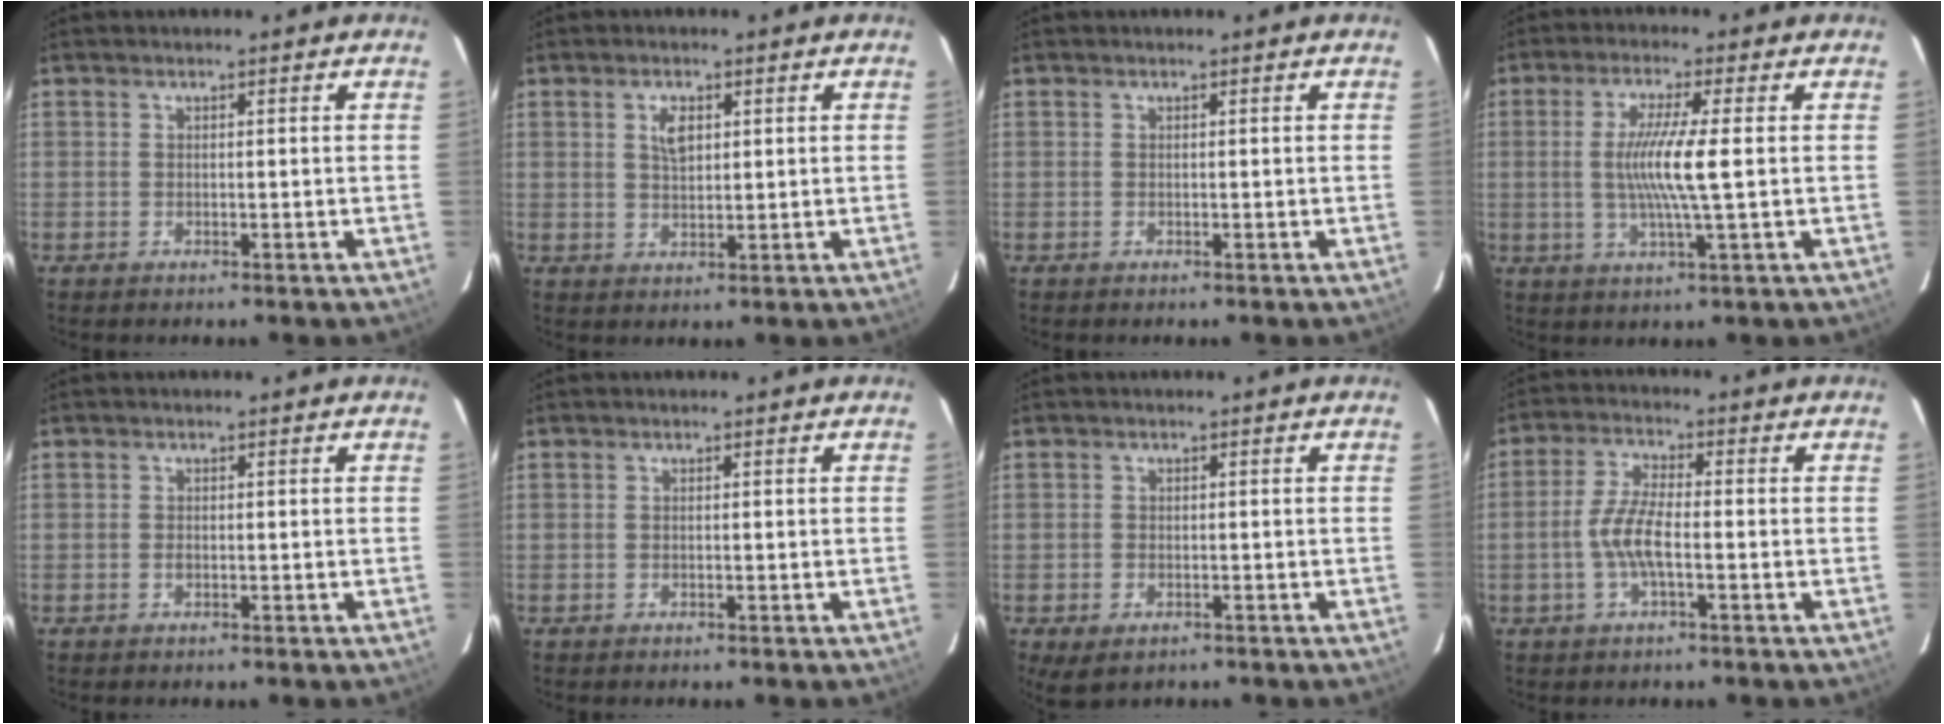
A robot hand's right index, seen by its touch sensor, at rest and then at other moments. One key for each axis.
{"total": 3.5, "fx": 1.3, "fy": 1.9, "fz": 2.7, "tx": -0.046, "ty": 0.005, "tz": 0.023}
{"total": 0.0}
{"total": 8.2, "fx": 0.0, "fy": -0.4, "fz": 8.2, "tx": -0.157, "ty": -0.008, "tz": 0.000}
{"total": 0.7, "fx": -0.2, "fy": 0.4, "fz": 0.5, "tx": -0.007, "ty": 0.001, "tz": -0.004}
{"total": 0.0}
{"total": 3.9, "fx": -1.9, "fy": 2.4, "fz": 2.3, "tx": -0.044, "ty": -0.014, "tz": -0.028}
{"total": 6.4, "fx": -1.6, "fy": 1.6, "fz": 5.9, "tx": -0.124, "ty": 0.004, "tz": -0.033}